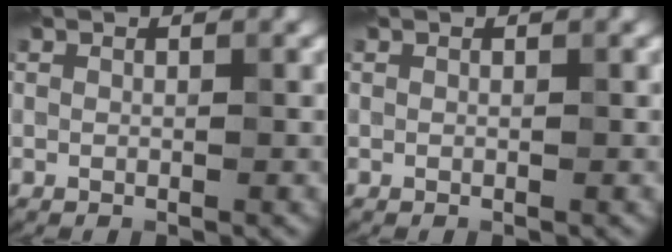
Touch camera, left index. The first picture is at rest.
{"total": 0.0}